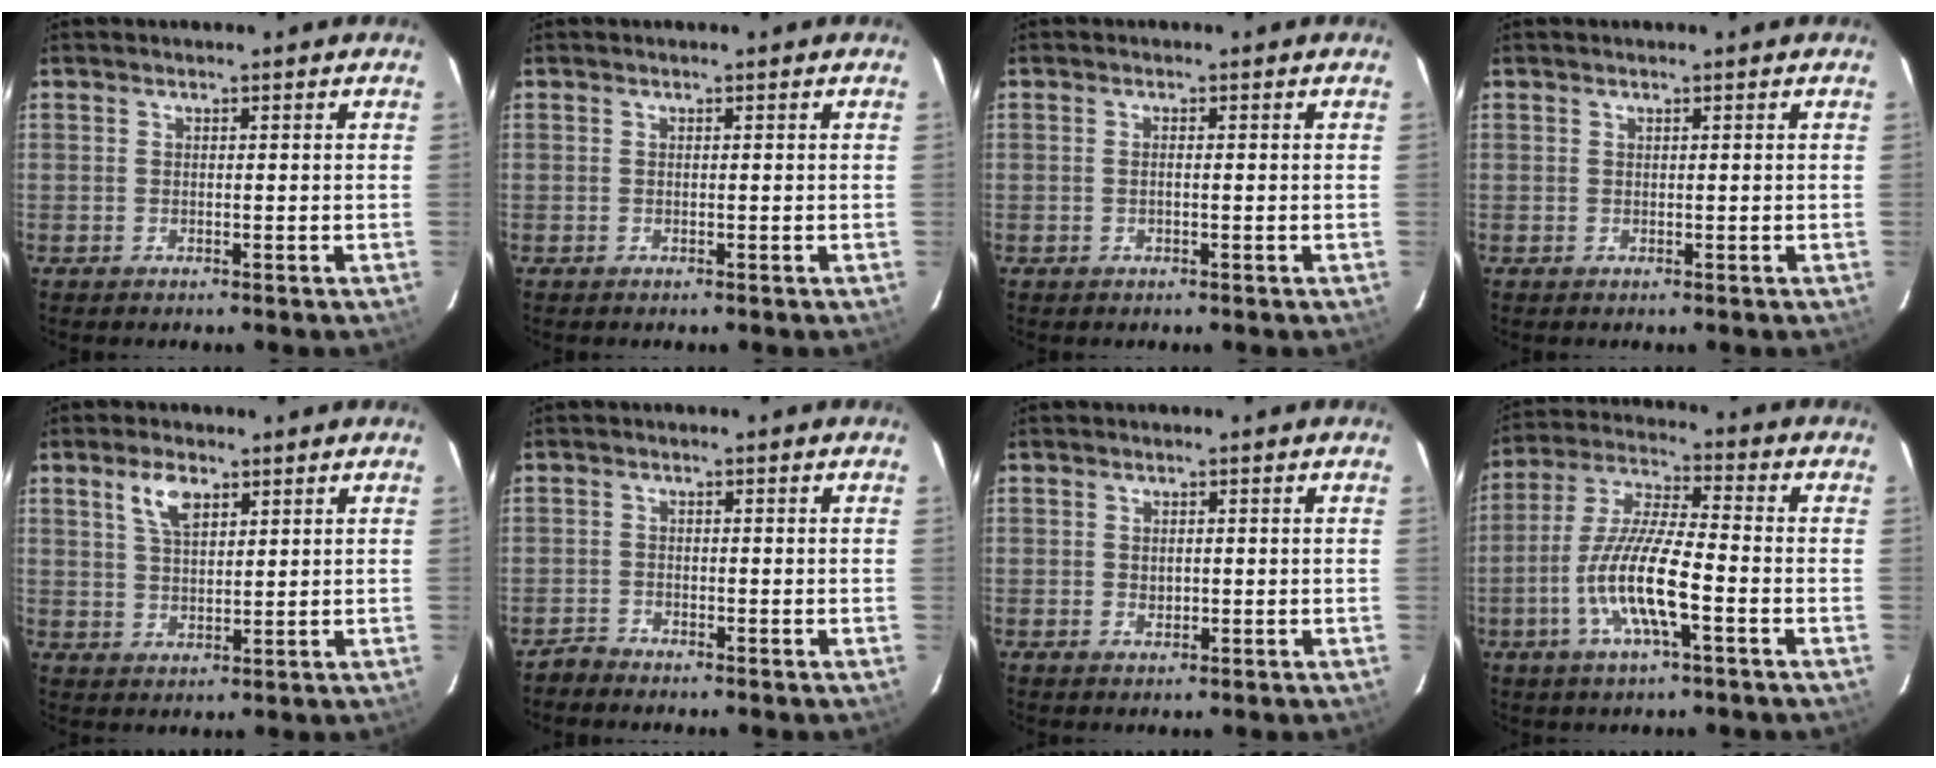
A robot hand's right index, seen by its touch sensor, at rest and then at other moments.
{"total": 0.0}
{"total": 1.0, "force": [-0.2, 0.1, 0.9], "torque": [-0.018, 0.002, -0.004]}
{"total": 0.0}
{"total": 5.6, "force": [3.1, 2.6, 3.9], "torque": [-0.072, 0.009, 0.061]}
{"total": 1.8, "force": [-1.7, 0.3, -0.3], "torque": [-0.001, 0.001, -0.038]}
{"total": 1.6, "force": [0.0, 1.2, 1.1], "torque": [-0.016, 0.002, 0.001]}
{"total": 12.8, "force": [-4.5, 2.1, 11.8], "torque": [-0.242, -0.005, -0.089]}